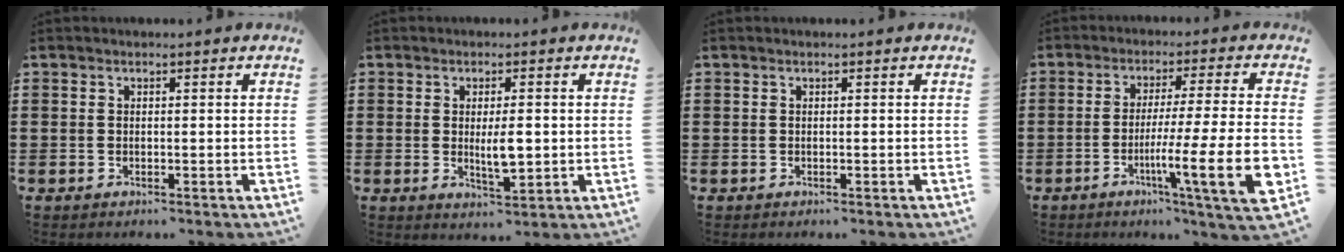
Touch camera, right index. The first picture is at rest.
{"total": 4.4, "force": [0.0, 1.4, 4.2], "torque": [-0.073, -0.004, -0.005]}
{"total": 0.0}
{"total": 13.1, "force": [-3.9, 0.7, 12.5], "torque": [-0.198, -0.017, -0.067]}